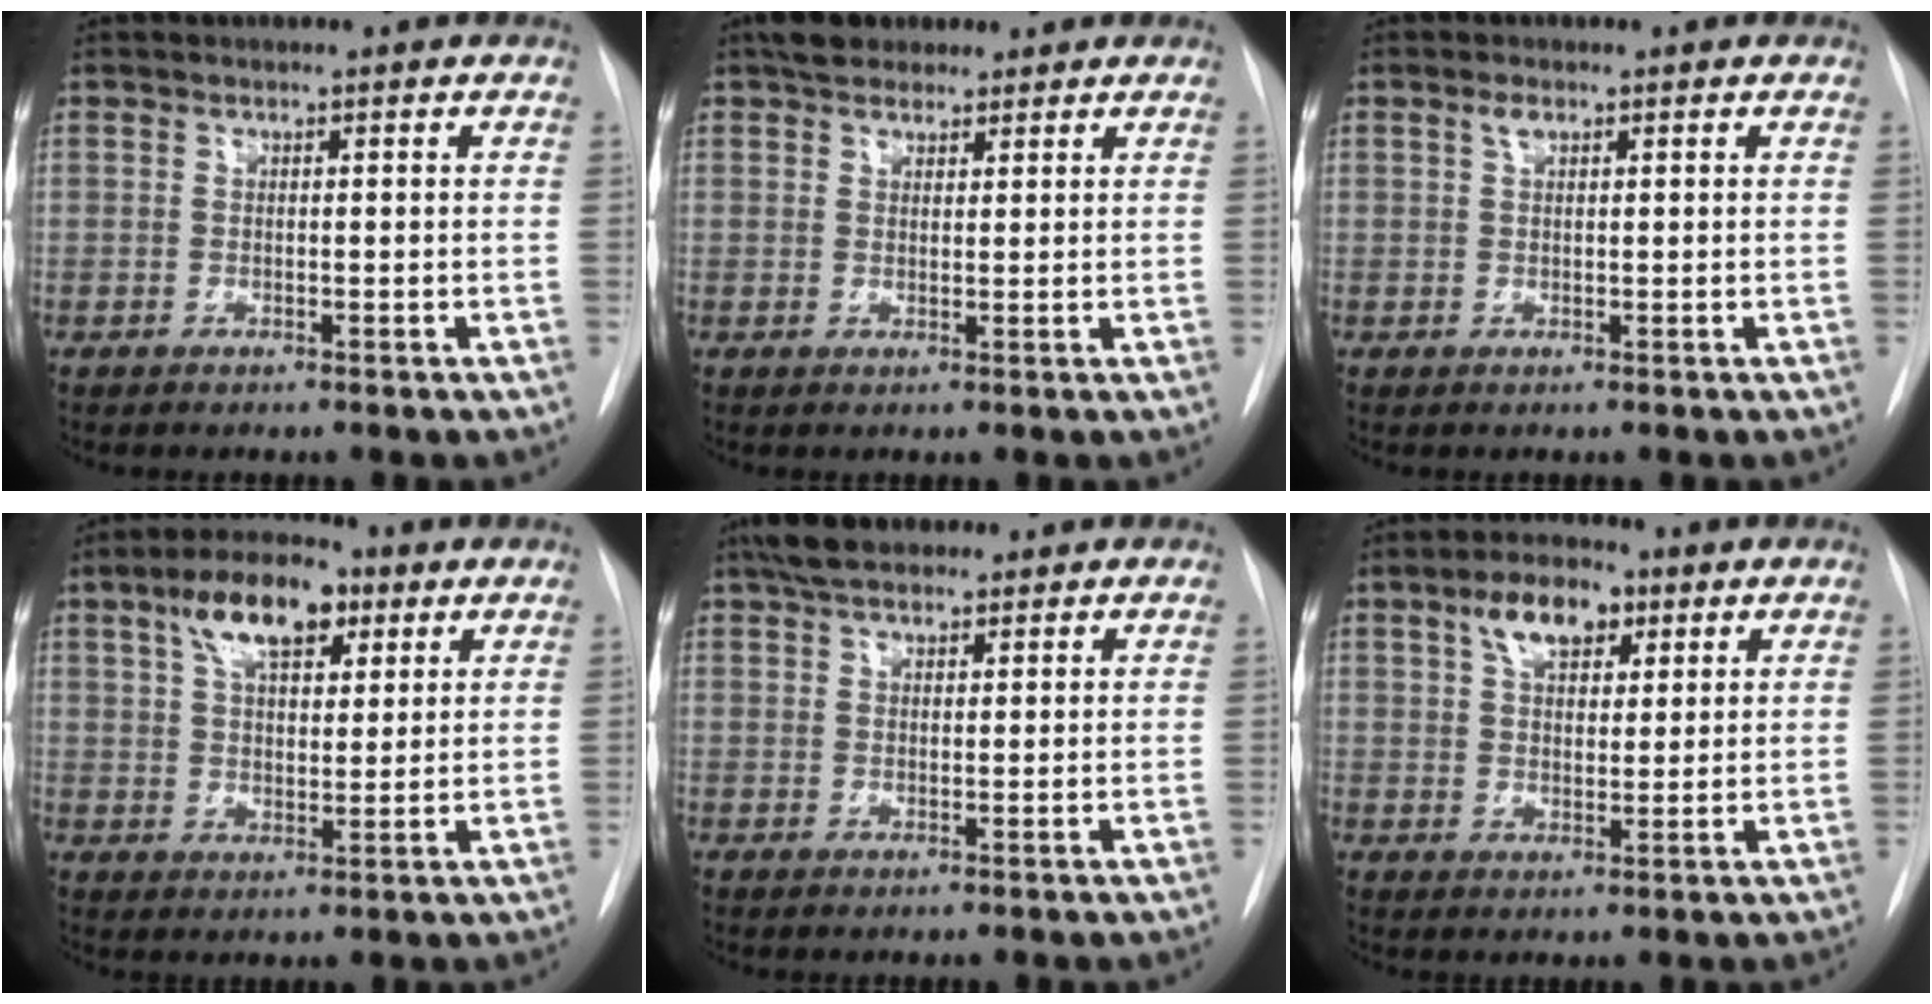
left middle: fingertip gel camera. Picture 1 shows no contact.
{"total": 4.9, "force": [3.7, 2.6, 1.8], "torque": [-0.030, 0.020, 0.062]}
{"total": 1.3, "force": [0.7, 0.6, 0.9], "torque": [-0.016, 0.007, 0.011]}
{"total": 10.3, "force": [5.4, 4.4, 7.6], "torque": [-0.135, 0.025, 0.093]}
{"total": 6.3, "force": [4.8, 2.7, 3.1], "torque": [-0.056, 0.024, 0.083]}
{"total": 7.4, "force": [3.8, 3.8, 5.0], "torque": [-0.087, 0.019, 0.064]}